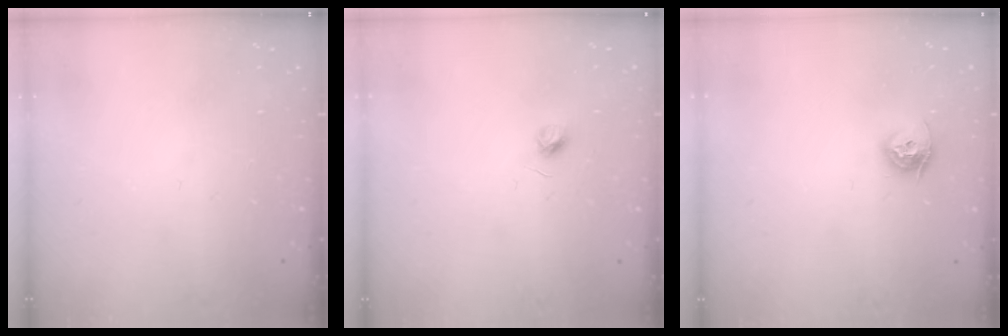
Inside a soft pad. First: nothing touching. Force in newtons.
{"total": 3.6, "press": 3.6, "slide": 0.4}
{"total": 7.8, "press": 7.8, "slide": 0.4}